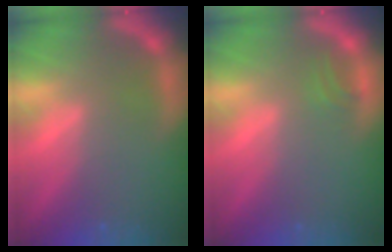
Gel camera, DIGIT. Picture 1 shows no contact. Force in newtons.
{"total": 0.9}